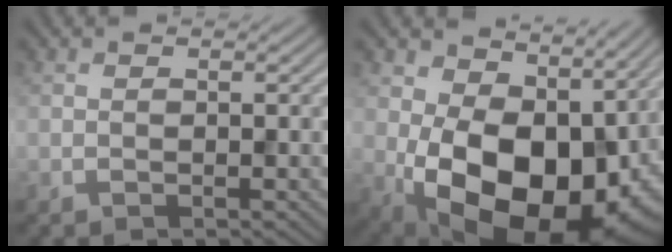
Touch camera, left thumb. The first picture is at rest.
{"total": 17.6, "force": [-0.4, 12.0, 12.8], "torque": [-0.207, -0.047, 0.022]}